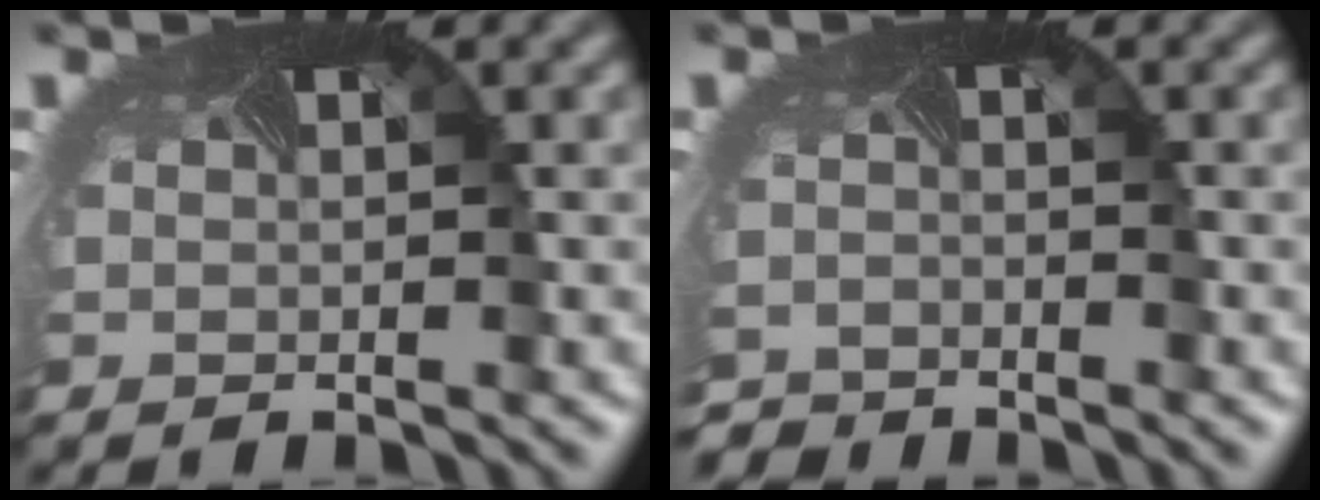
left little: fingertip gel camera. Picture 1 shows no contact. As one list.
[{"total": 2.8, "force": [-2.7, 0.1, -0.6], "torque": [0.002, -0.019, -0.055]}]